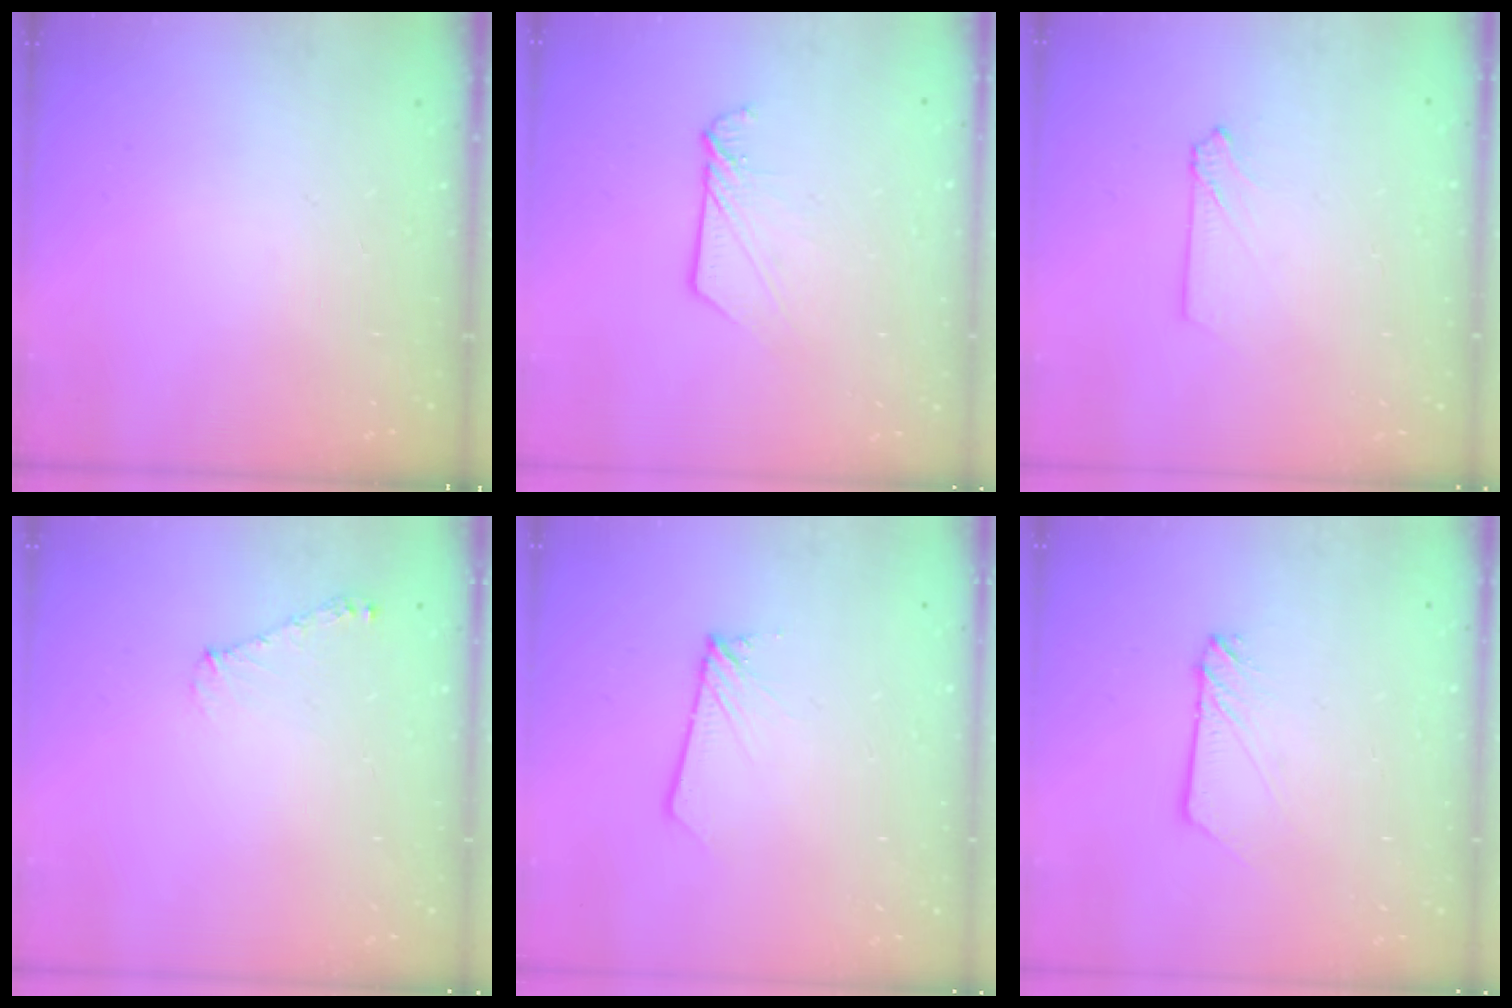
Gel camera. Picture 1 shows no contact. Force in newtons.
{"total": 6.9, "press": 6.9, "slide": 0.2}
{"total": 2.4, "press": 2.4, "slide": 0.3}
{"total": 4.4, "press": 4.3, "slide": 0.6}
{"total": 2.0, "press": 2.0, "slide": 0.2}
{"total": 3.1, "press": 3.1, "slide": 0.3}